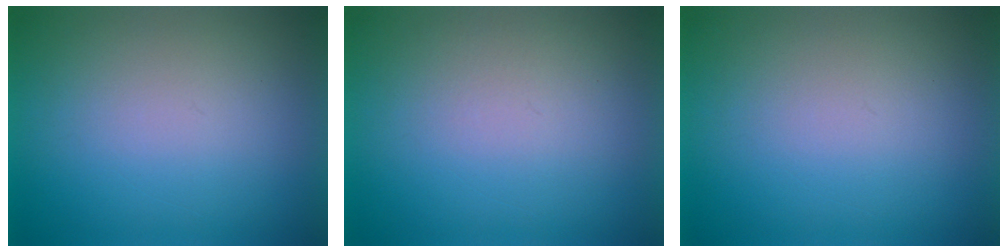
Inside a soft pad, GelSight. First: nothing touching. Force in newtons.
{"total": 1.3}
{"total": 1.2}